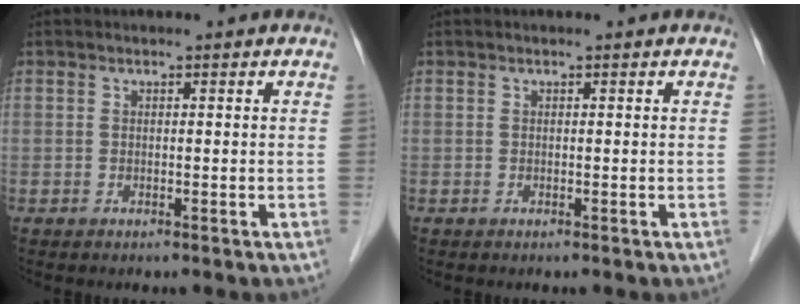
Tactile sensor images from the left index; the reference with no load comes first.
{"total": 0.0}